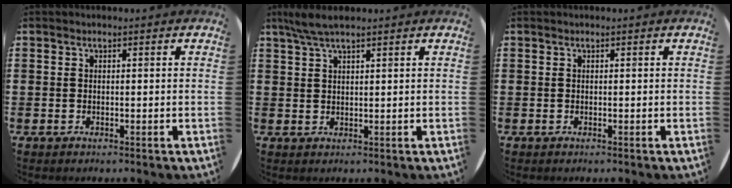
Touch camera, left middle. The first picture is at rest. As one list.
[{"total": 3.3, "force": [2.5, 0.4, 2.2], "torque": [-0.046, 0.006, 0.044]}, {"total": 0.0}]